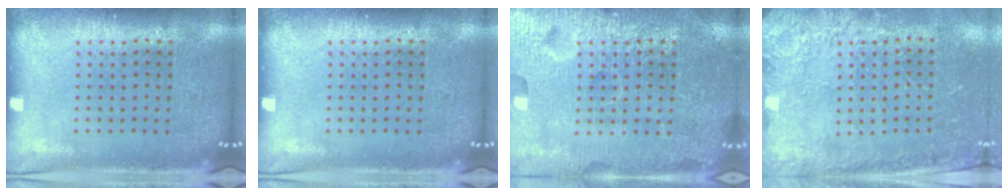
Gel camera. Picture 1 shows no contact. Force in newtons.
{"total": 0.0}
{"total": 7.0, "press": 7.0, "slide": 0.9}
{"total": 2.5, "press": 2.3, "slide": 0.8}